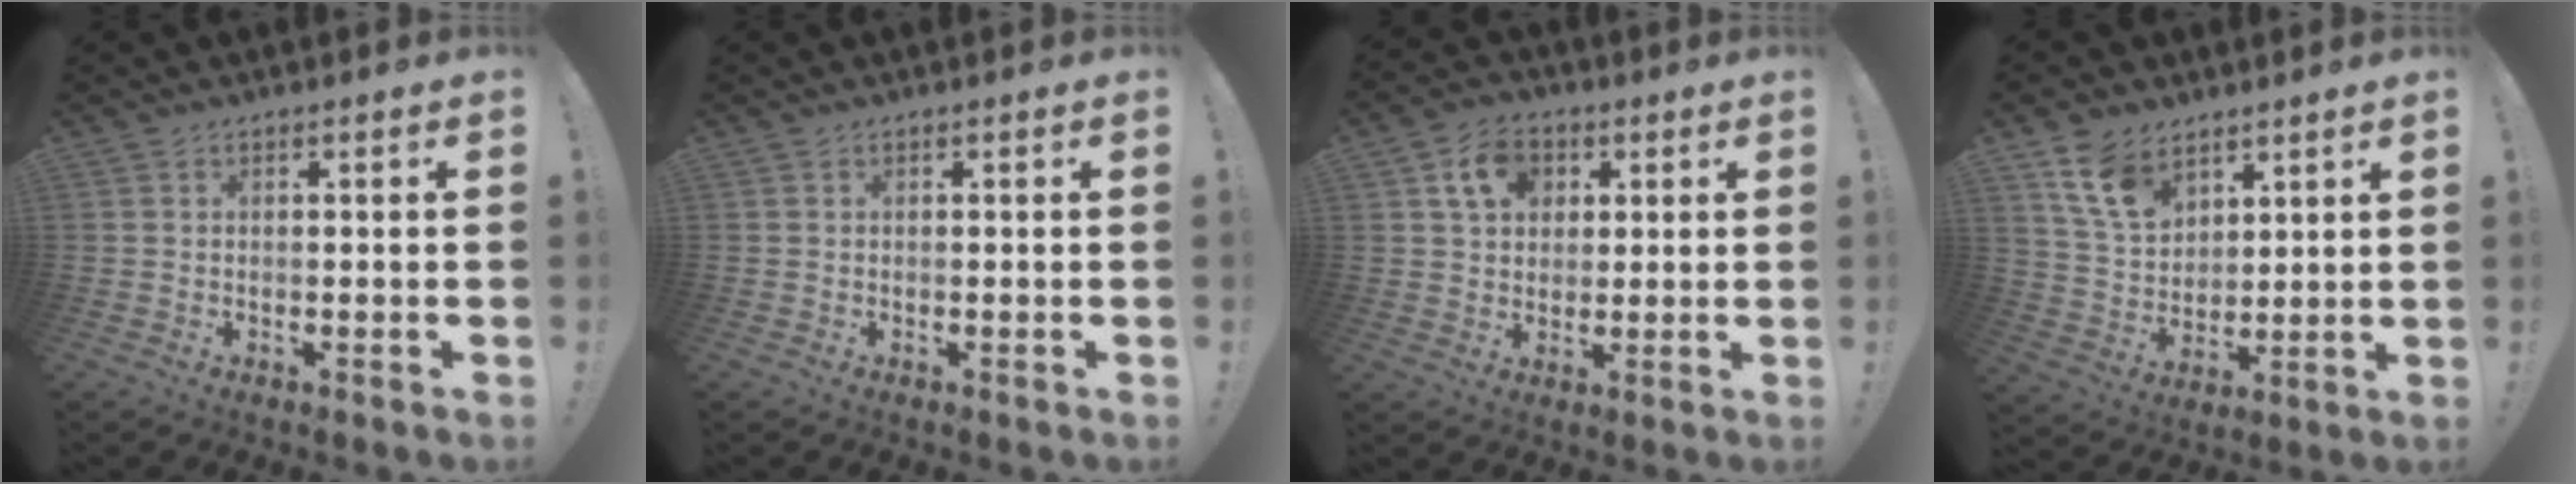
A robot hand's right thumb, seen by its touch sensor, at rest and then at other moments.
{"total": 0.0}
{"total": 10.2, "force": [3.8, 8.1, 4.9], "torque": [-0.076, -0.002, 0.074]}
{"total": 12.2, "force": [7.6, 7.7, 5.6], "torque": [-0.107, -0.034, 0.152]}